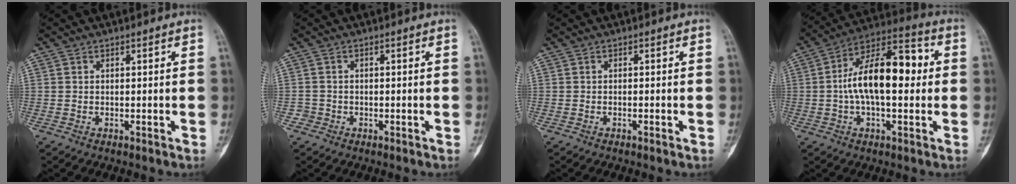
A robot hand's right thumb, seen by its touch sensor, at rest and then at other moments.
{"total": 1.5, "force": [-0.7, 1.3, -0.2], "torque": [0.014, 0.008, -0.020]}
{"total": 0.6, "force": [-0.3, 0.0, 0.5], "torque": [-0.015, 0.004, -0.002]}
{"total": 17.4, "force": [0.8, 8.3, 15.2], "torque": [-0.244, 0.037, 0.005]}